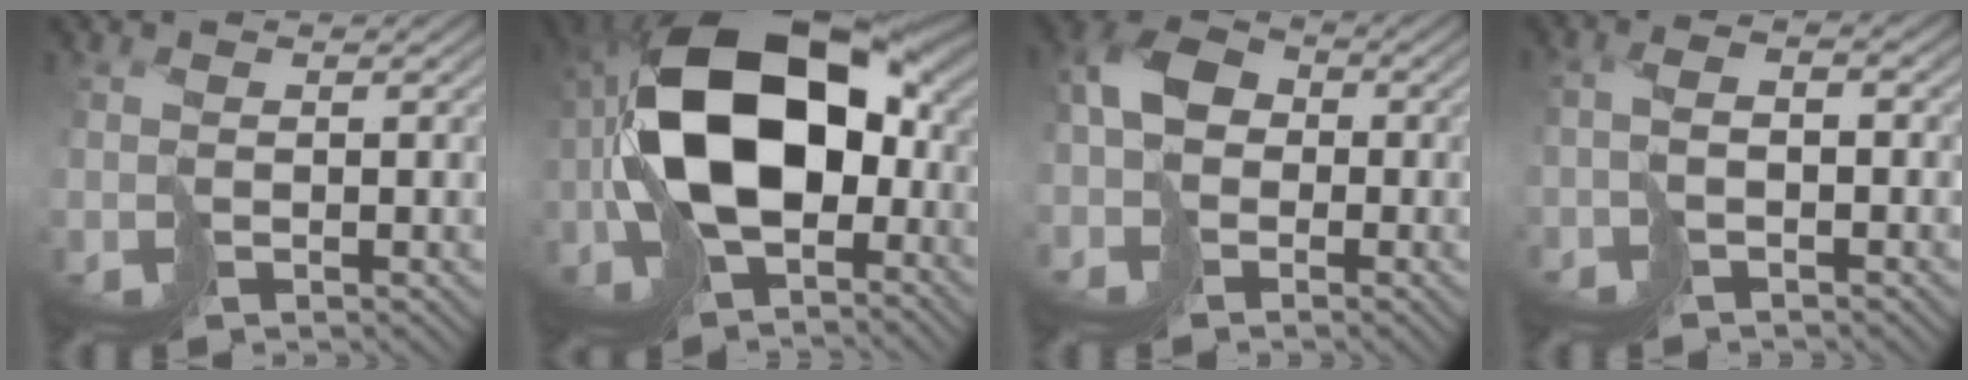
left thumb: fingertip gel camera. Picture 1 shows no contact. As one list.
[{"total": 18.2, "force": [-2.9, 10.9, 14.3], "torque": [-0.278, -0.005, -0.053]}, {"total": 7.3, "force": [-2.1, 5.5, 4.3], "torque": [-0.108, 0.004, -0.056]}, {"total": 3.5, "force": [-1.5, 1.1, 3.0], "torque": [-0.067, 0.003, -0.035]}]